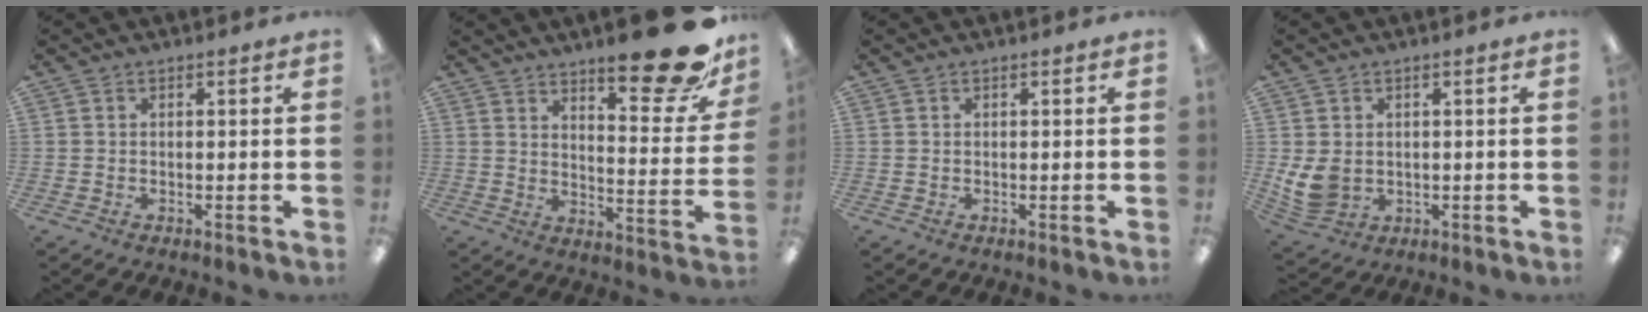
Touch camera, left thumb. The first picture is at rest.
{"total": 19.4, "force": [13.2, 5.9, 12.9], "torque": [-0.163, -0.094, 0.210]}
{"total": 0.0}
{"total": 7.0, "force": [0.5, 5.5, 4.3], "torque": [-0.102, -0.002, 0.011]}